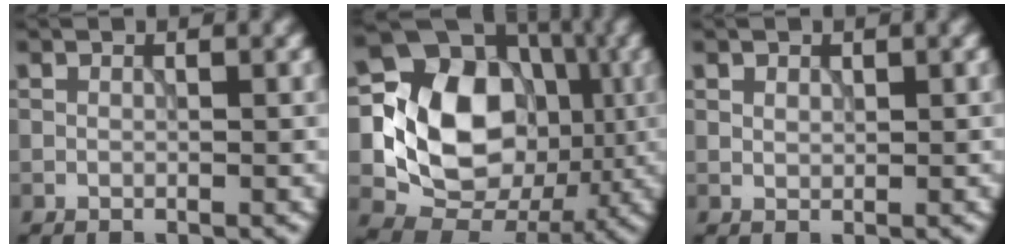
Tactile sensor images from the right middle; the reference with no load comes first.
{"total": 12.1, "force": [-0.4, 9.8, 7.0], "torque": [-0.134, -0.003, -0.021]}
{"total": 0.7, "force": [0.5, 0.5, 0.3], "torque": [-0.008, -0.001, 0.010]}